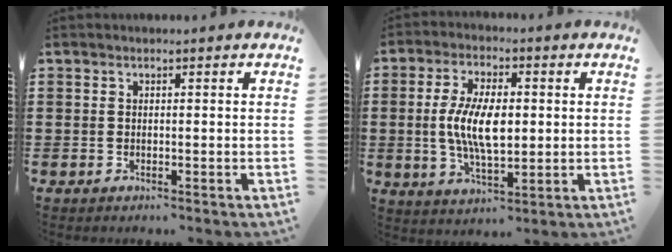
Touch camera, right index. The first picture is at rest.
{"total": 9.1, "force": [0.2, 4.0, 8.2], "torque": [-0.178, 0.002, -0.003]}